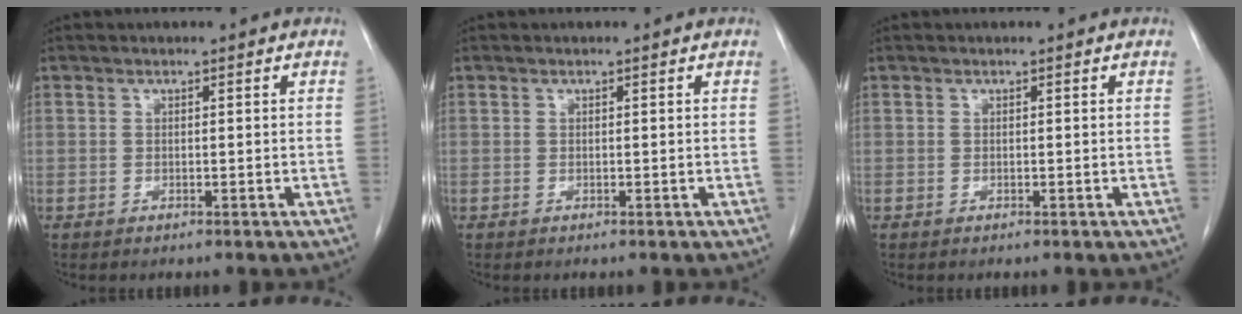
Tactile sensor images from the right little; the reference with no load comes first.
{"total": 0.0}
{"total": 0.0}